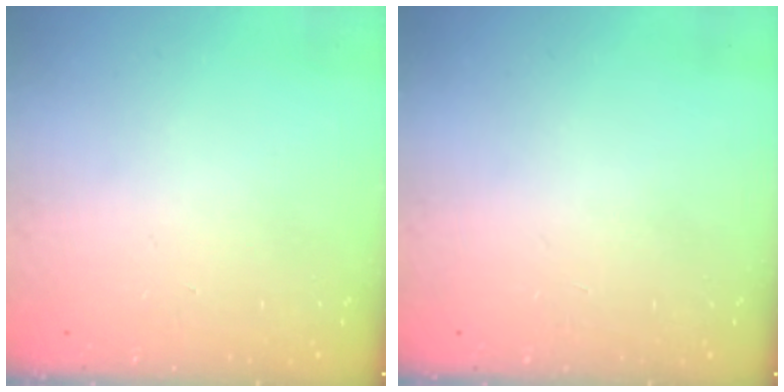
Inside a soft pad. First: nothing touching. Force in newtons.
{"total": 0.0}